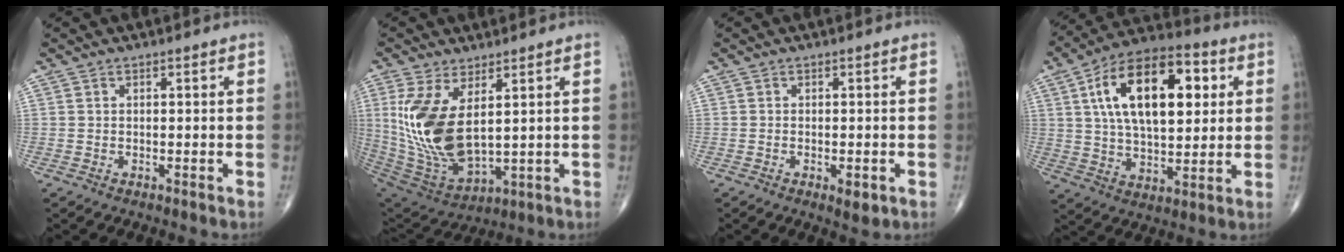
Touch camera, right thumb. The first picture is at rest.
{"total": 16.1, "force": [3.5, 7.7, 13.7], "torque": [-0.284, -0.028, 0.091]}
{"total": 2.5, "force": [-0.9, 1.0, 2.1], "torque": [-0.028, -0.002, -0.009]}
{"total": 21.1, "force": [5.7, 10.8, 17.2], "torque": [-0.262, 0.006, 0.089]}